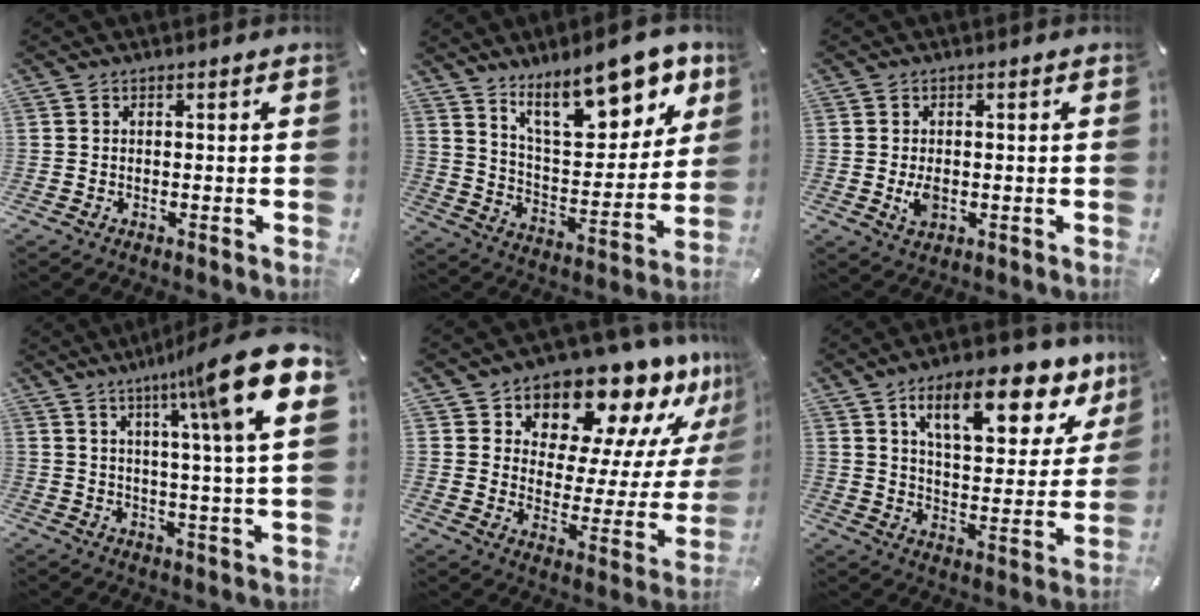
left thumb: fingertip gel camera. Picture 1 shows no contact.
{"total": 20.1, "force": [13.9, 8.1, 12.0], "torque": [-0.181, -0.084, 0.233]}
{"total": 3.5, "force": [-0.3, 2.2, 2.7], "torque": [-0.057, -0.006, -0.009]}
{"total": 17.2, "force": [8.4, 2.0, 14.8], "torque": [-0.230, -0.040, 0.119]}
{"total": 15.8, "force": [13.8, 6.3, 4.5], "torque": [-0.066, -0.131, 0.231]}
{"total": 18.2, "force": [10.9, 7.9, 12.1], "torque": [-0.169, -0.059, 0.175]}